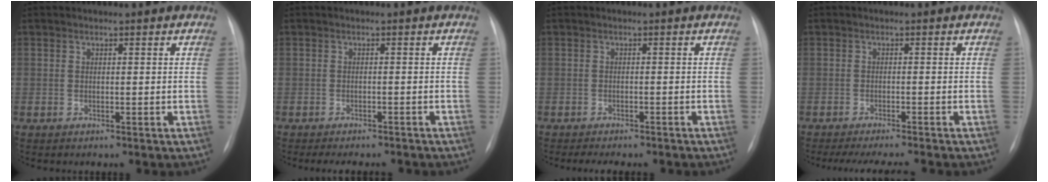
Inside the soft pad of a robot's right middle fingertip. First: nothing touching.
{"total": 7.0, "force": [-6.3, 1.8, 2.5], "torque": [-0.027, -0.002, -0.075]}
{"total": 7.2, "force": [-6.2, 1.9, 3.1], "torque": [-0.038, -0.001, -0.077]}
{"total": 8.2, "force": [-7.2, 0.2, 4.0], "torque": [-0.046, -0.013, -0.104]}